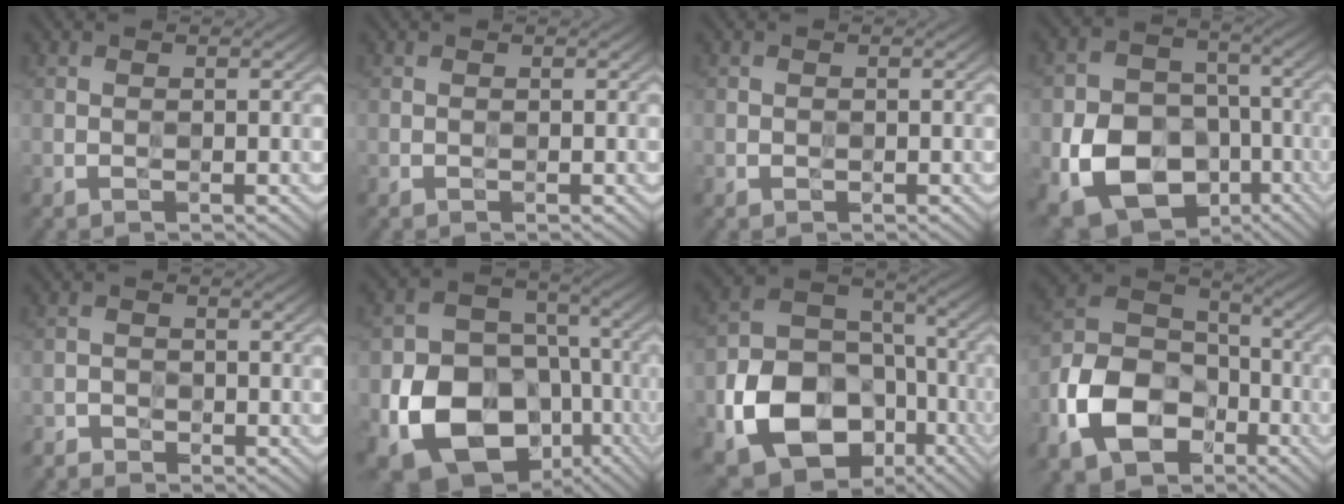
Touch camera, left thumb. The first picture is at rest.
{"total": 0.0}
{"total": 0.0}
{"total": 14.3, "force": [-5.3, 10.7, 7.9], "torque": [-0.173, -0.054, -0.095]}
{"total": 2.4, "force": [-2.2, 0.9, 0.2], "torque": [-0.009, 0.001, -0.049]}
{"total": 17.8, "force": [-6.8, 13.3, 9.7], "torque": [-0.200, -0.053, -0.108]}
{"total": 15.9, "force": [-6.6, 11.5, 8.7], "torque": [-0.180, -0.045, -0.111]}
{"total": 13.9, "force": [-6.8, 8.9, 8.1], "torque": [-0.193, -0.026, -0.144]}